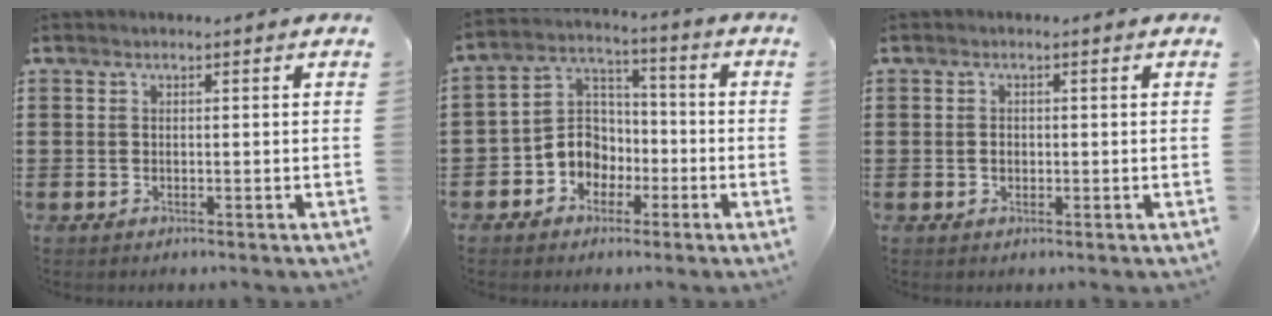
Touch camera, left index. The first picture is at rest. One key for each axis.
{"total": 6.6, "fx": -2.6, "fy": 5.8, "fz": 1.6, "tx": -0.065, "ty": 0.005, "tz": -0.057}
{"total": 1.1, "fx": 0.0, "fy": 0.8, "fz": 0.7, "tx": -0.016, "ty": 0.003, "tz": -0.001}